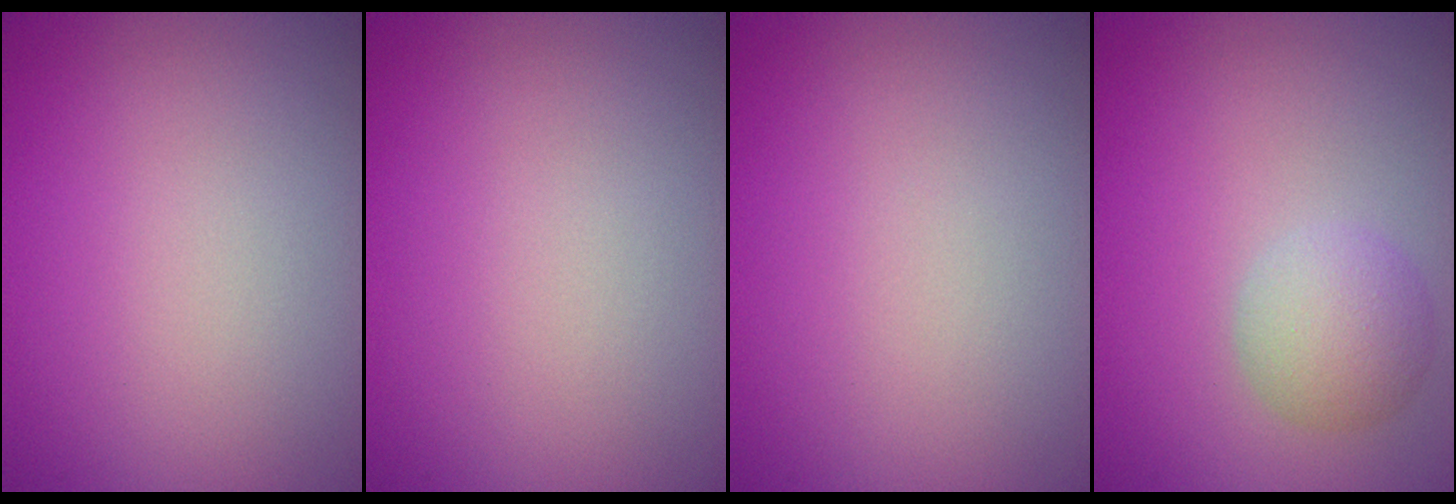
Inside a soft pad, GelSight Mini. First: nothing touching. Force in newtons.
{"total": 0.0}
{"total": 0.0}
{"total": 3.0, "press": 3.0, "slide": 0.0}